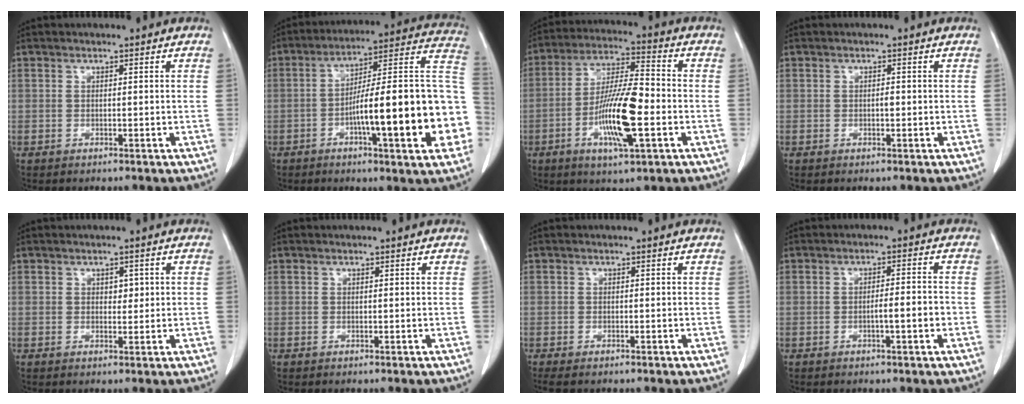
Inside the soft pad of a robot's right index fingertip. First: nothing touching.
{"total": 23.9, "force": [-5.3, 3.3, 23.0], "torque": [-0.249, 0.029, -0.073]}
{"total": 13.1, "force": [-3.8, 2.2, 12.4], "torque": [-0.235, -0.004, -0.068]}
{"total": 0.7, "force": [-0.1, 0.3, 0.7], "torque": [-0.011, 0.002, -0.001]}
{"total": 1.8, "force": [0.4, 1.1, 1.3], "torque": [-0.015, 0.000, 0.005]}
{"total": 0.0}
{"total": 1.9, "force": [-1.6, 0.6, 0.9], "torque": [-0.012, -0.004, -0.022]}
{"total": 5.0, "force": [-1.6, 0.3, 4.8], "torque": [-0.074, 0.007, -0.022]}